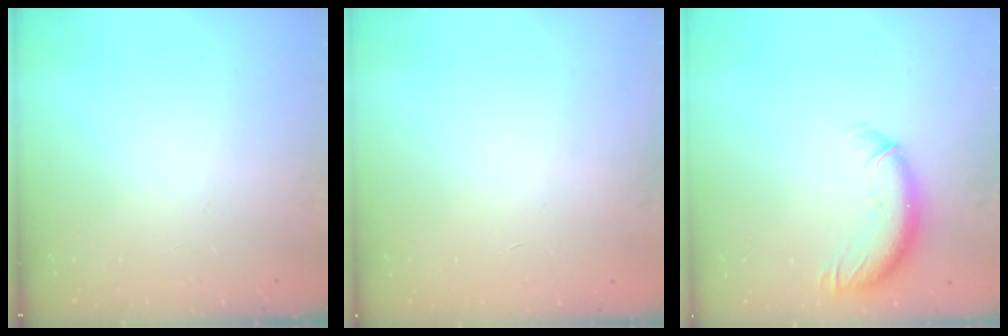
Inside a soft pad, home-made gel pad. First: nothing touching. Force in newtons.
{"total": 0.0}
{"total": 11.5, "press": 11.2, "slide": 2.6}